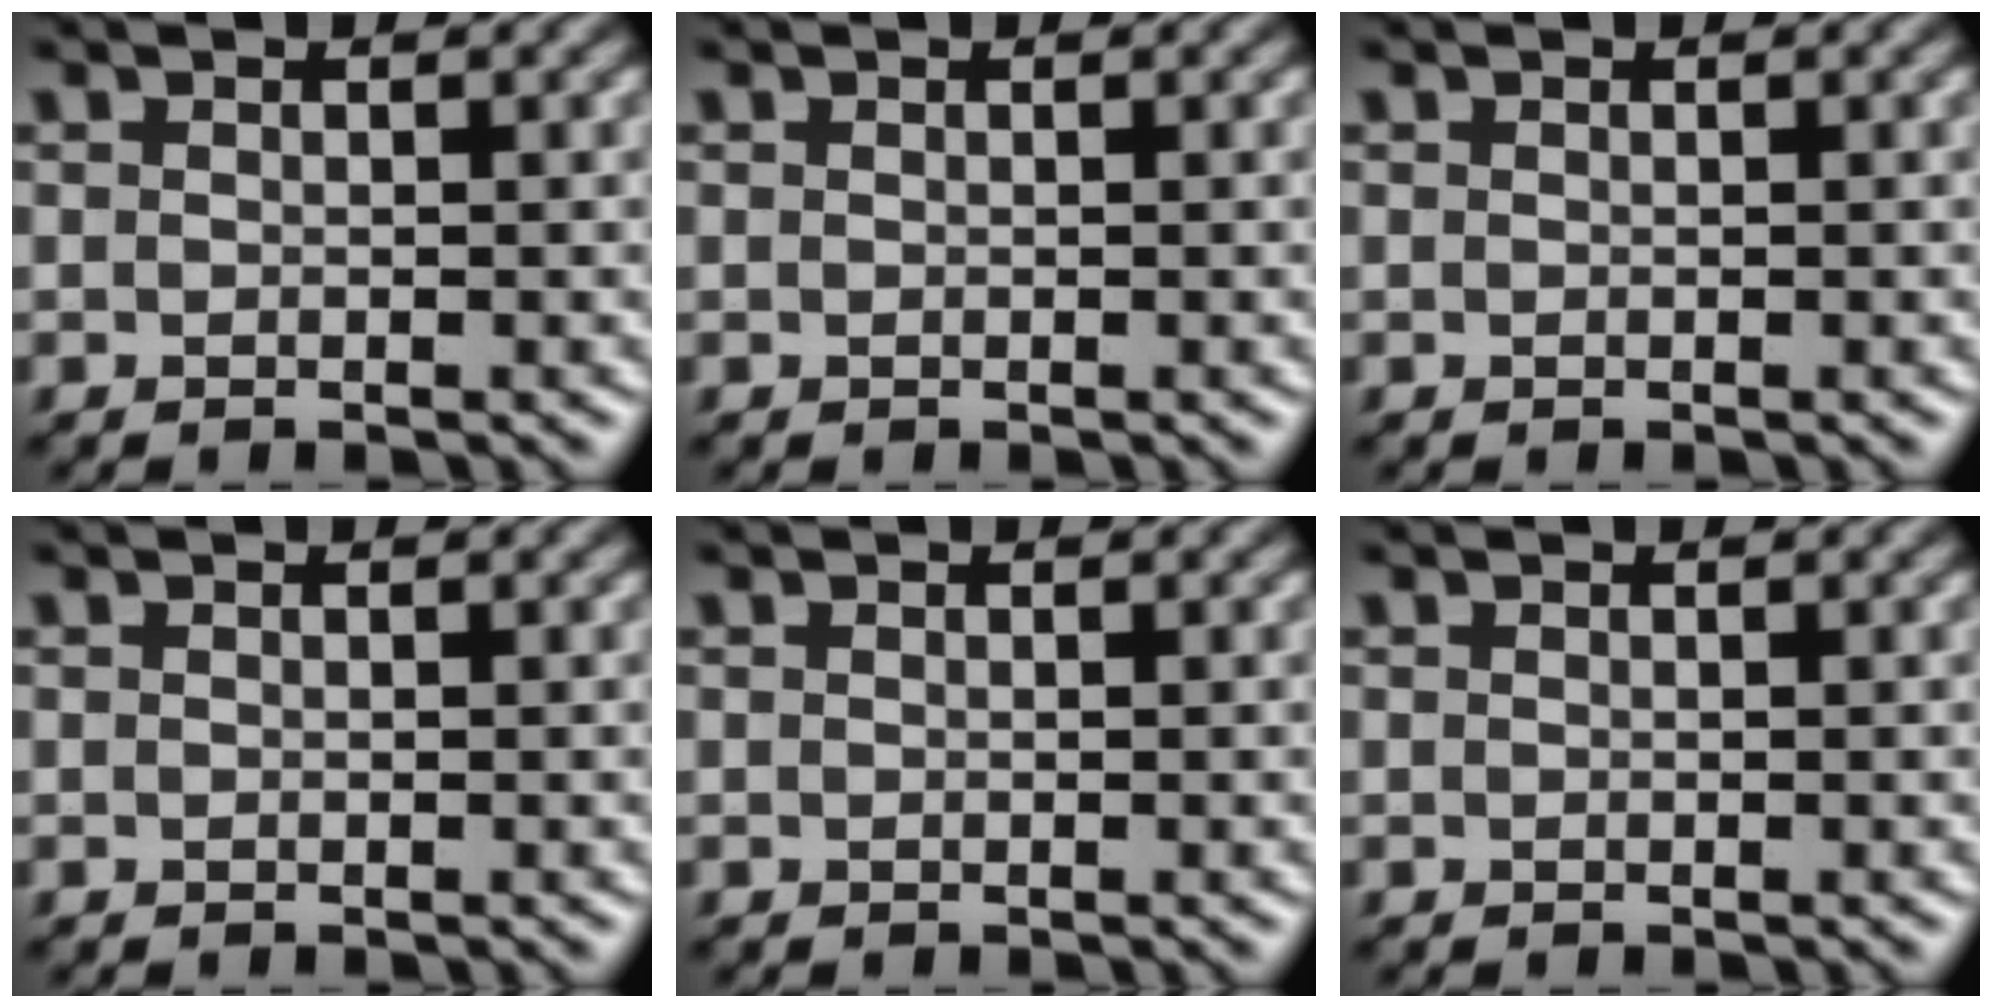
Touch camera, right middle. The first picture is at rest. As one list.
[{"total": 0.0}, {"total": 0.0}, {"total": 0.0}, {"total": 0.0}, {"total": 0.0}]